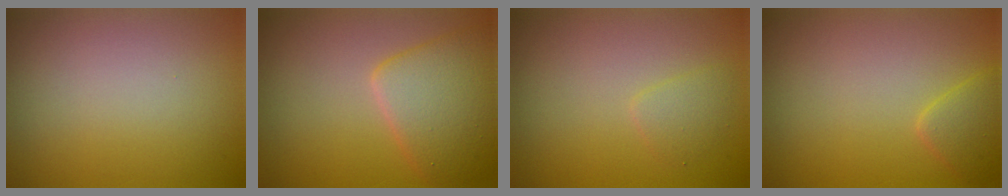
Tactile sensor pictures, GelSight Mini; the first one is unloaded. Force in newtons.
{"total": 5.1, "press": 5.1, "slide": 0.3}
{"total": 1.2, "press": 1.2, "slide": 0.0}
{"total": 1.8, "press": 1.8, "slide": 0.1}